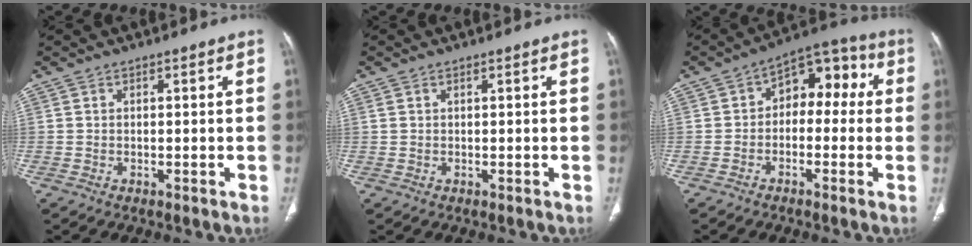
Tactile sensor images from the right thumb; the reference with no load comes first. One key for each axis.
{"total": 0.8, "fx": 0.5, "fy": 0.4, "fz": 0.6, "tx": -0.016, "ty": 0.010, "tz": 0.013}
{"total": 9.9, "fx": 0.5, "fy": 6.6, "fz": 7.4, "tx": -0.059, "ty": 0.046, "tz": -0.009}